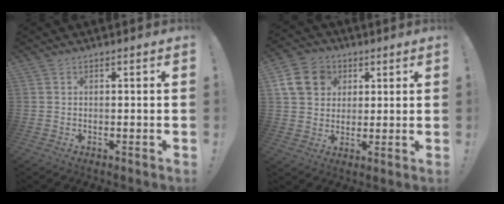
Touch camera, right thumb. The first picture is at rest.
{"total": 13.1, "force": [4.4, 10.9, 5.8], "torque": [-0.088, -0.011, 0.091]}